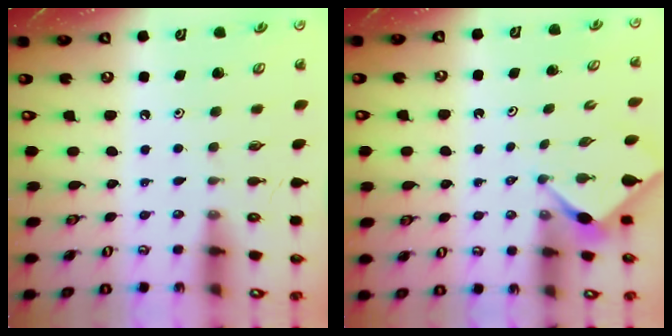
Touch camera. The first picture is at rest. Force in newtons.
{"total": 2.9, "press": 2.8, "slide": 0.4}